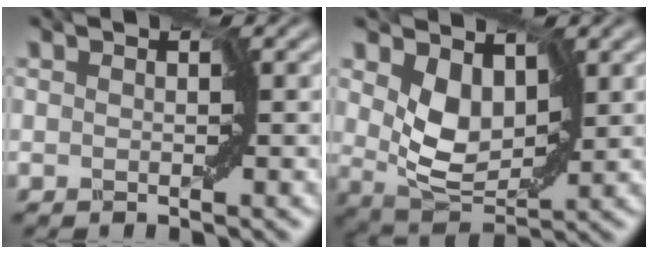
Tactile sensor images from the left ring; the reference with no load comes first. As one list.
[{"total": 4.4, "force": [1.4, 3.0, 2.9], "torque": [-0.067, -0.014, 0.031]}]